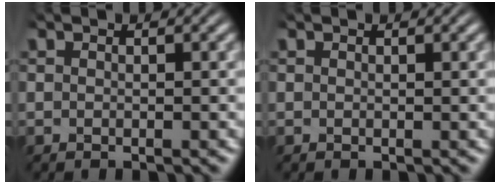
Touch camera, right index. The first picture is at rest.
{"total": 0.0}